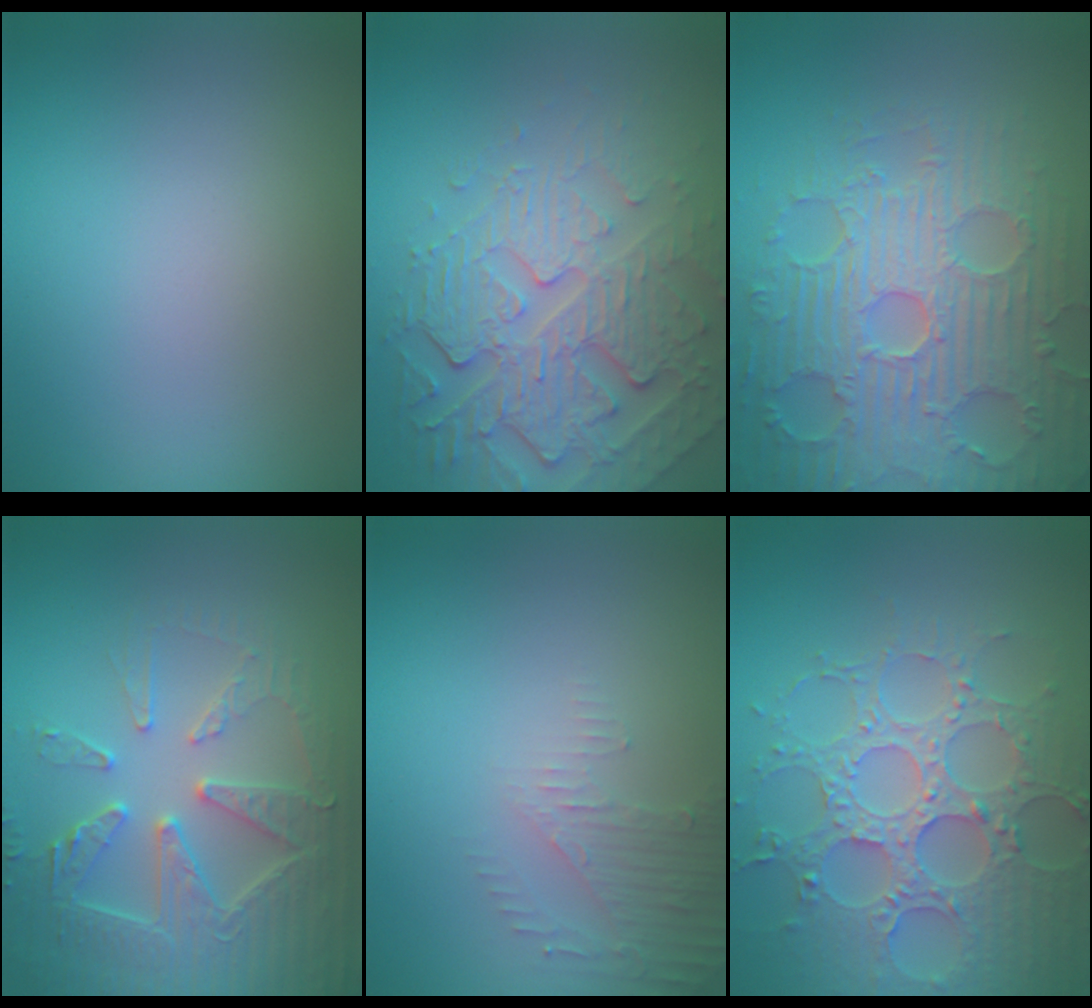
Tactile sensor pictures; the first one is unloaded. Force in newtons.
{"total": 6.9, "press": 5.1, "slide": 4.7}
{"total": 8.9, "press": 6.5, "slide": 6.0}
{"total": 6.2, "press": 5.4, "slide": 3.1}
{"total": 2.2, "press": 2.1, "slide": 0.5}
{"total": 6.9, "press": 5.8, "slide": 3.7}